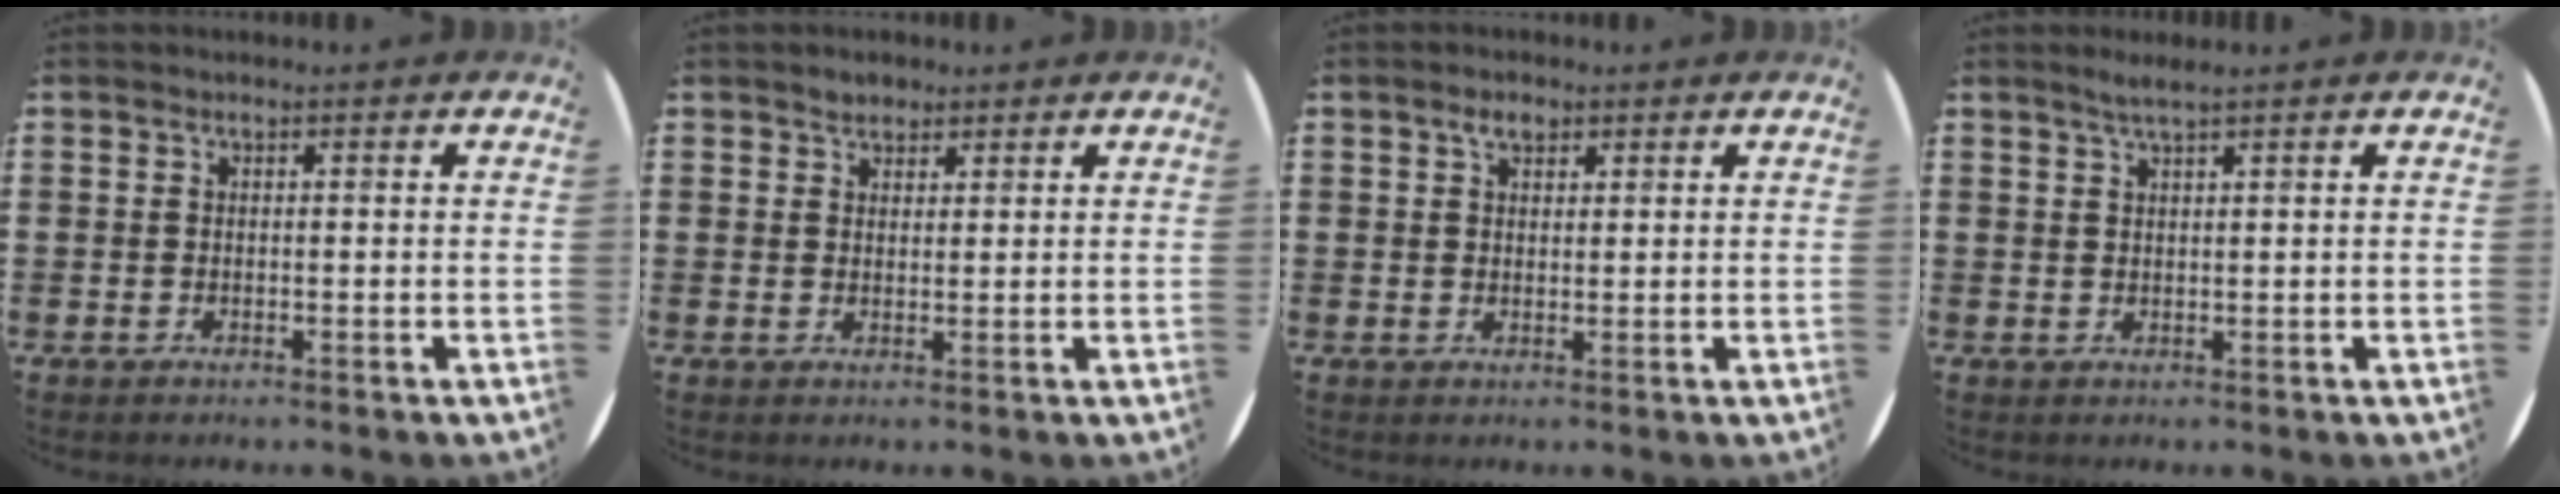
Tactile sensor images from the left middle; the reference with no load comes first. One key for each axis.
{"total": 1.7, "fx": 1.6, "fy": 0.7, "fz": 0.0, "tx": 0.005, "ty": 0.001, "tz": 0.029}
{"total": 2.2, "fx": 1.6, "fy": 1.2, "fz": 1.0, "tx": -0.006, "ty": -0.001, "tz": 0.025}
{"total": 1.8, "fx": 1.4, "fy": -0.1, "fz": 1.1, "tx": -0.021, "ty": 0.002, "tz": 0.024}